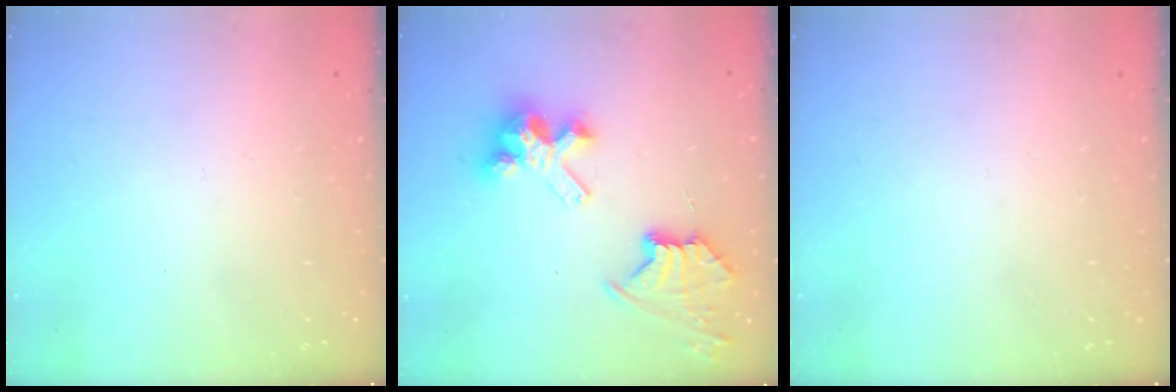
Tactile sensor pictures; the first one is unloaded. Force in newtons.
{"total": 9.8, "press": 9.8, "slide": 0.7}
{"total": 0.0}